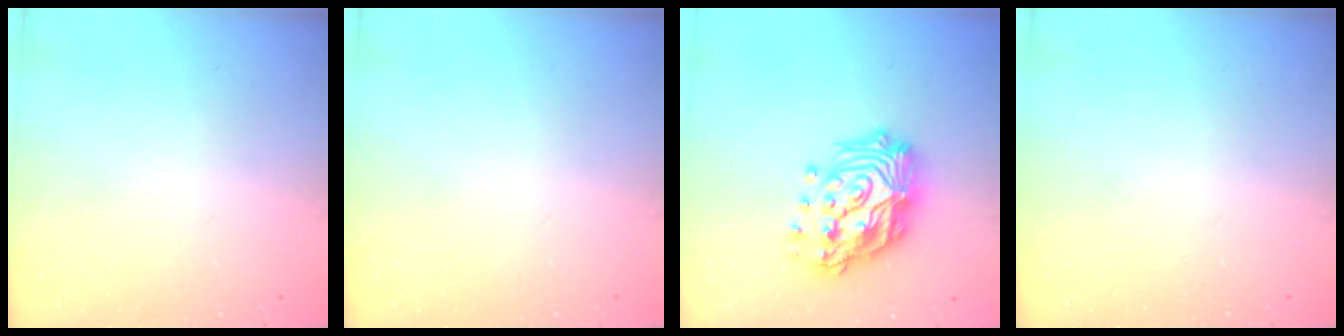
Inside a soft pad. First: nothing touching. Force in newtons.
{"total": 0.0}
{"total": 21.5, "press": 21.3, "slide": 2.7}
{"total": 0.0}